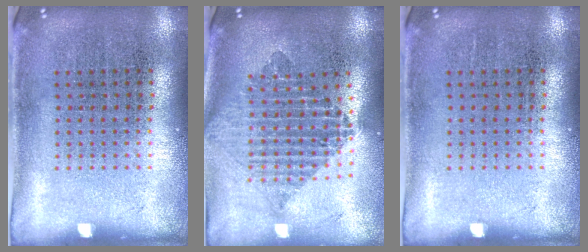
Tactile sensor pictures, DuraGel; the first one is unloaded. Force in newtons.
{"total": 2.1, "press": 1.7, "slide": 1.2}
{"total": 0.0}